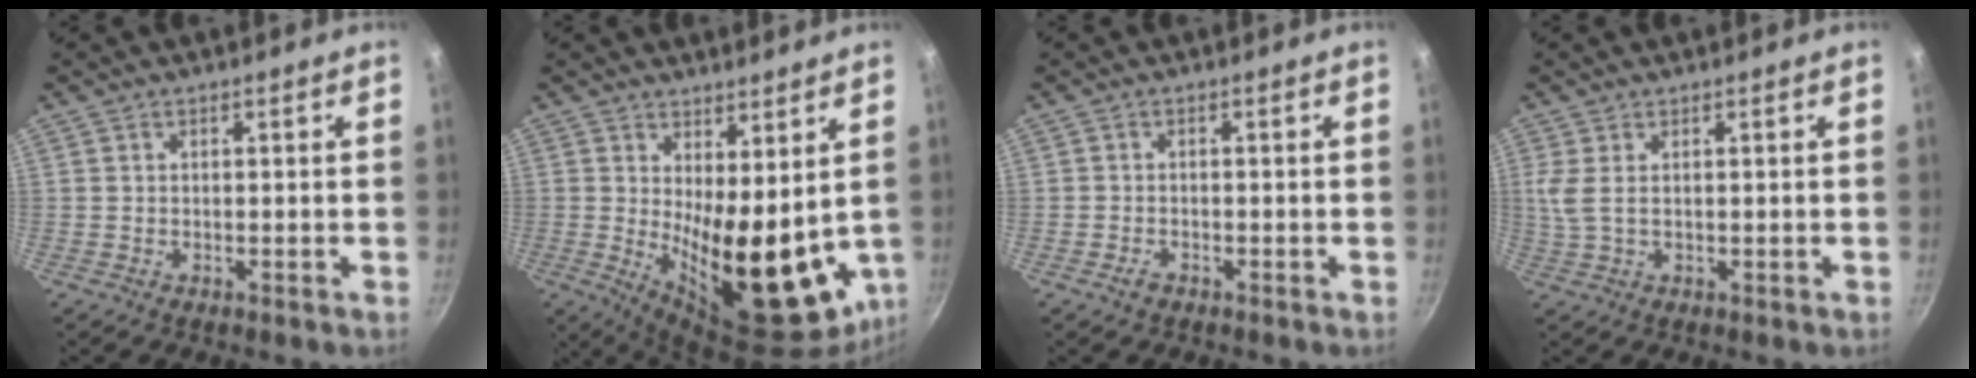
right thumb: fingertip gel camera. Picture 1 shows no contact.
{"total": 17.6, "force": [1.7, 7.1, 16.0], "torque": [-0.198, -0.041, 0.047]}
{"total": 1.6, "force": [-1.1, 0.9, 0.8], "torque": [-0.018, 0.010, -0.019]}
{"total": 3.4, "force": [0.8, 1.3, 3.0], "torque": [-0.071, 0.000, 0.020]}